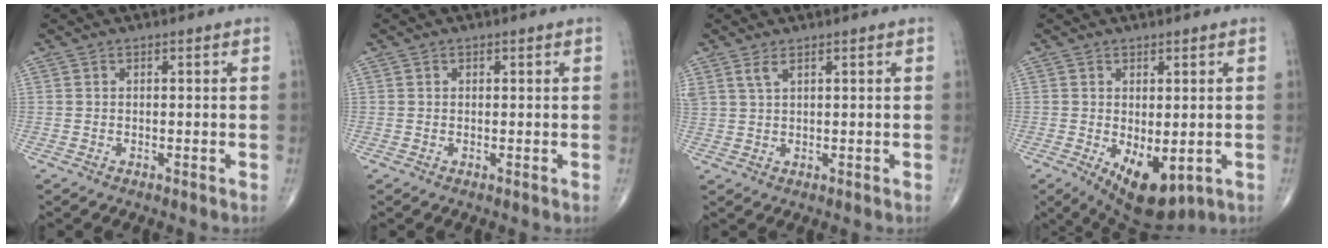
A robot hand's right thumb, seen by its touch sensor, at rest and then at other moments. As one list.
[{"total": 0.0}, {"total": 2.2, "force": [1.5, 0.7, 1.5], "torque": [-0.037, 0.000, 0.038]}, {"total": 9.2, "force": [-2.5, 4.5, 7.6], "torque": [-0.099, -0.011, -0.020]}]